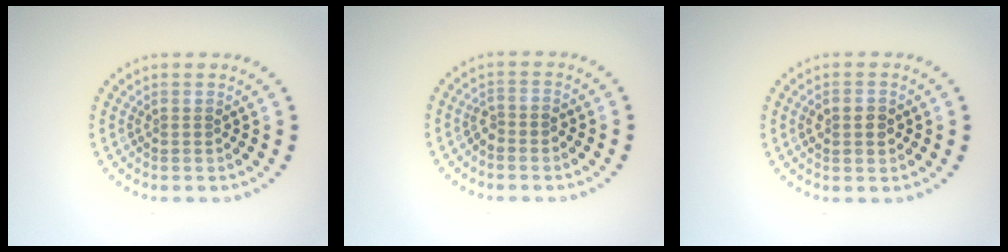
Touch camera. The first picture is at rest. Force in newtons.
{"total": 1.3, "press": 1.1, "slide": 0.7}
{"total": 1.9, "press": 1.9, "slide": 0.0}